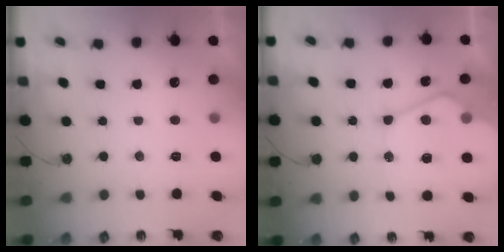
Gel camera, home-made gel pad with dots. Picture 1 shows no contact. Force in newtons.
{"total": 15.7, "press": 15.6, "slide": 1.6}